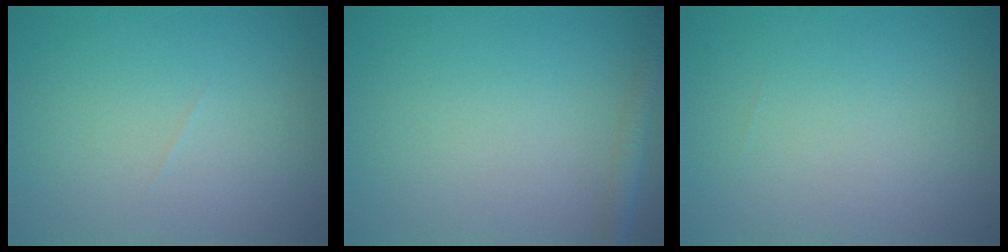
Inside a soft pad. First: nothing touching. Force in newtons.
{"total": 1.9, "press": 1.9, "slide": 0.1}
{"total": 0.0}